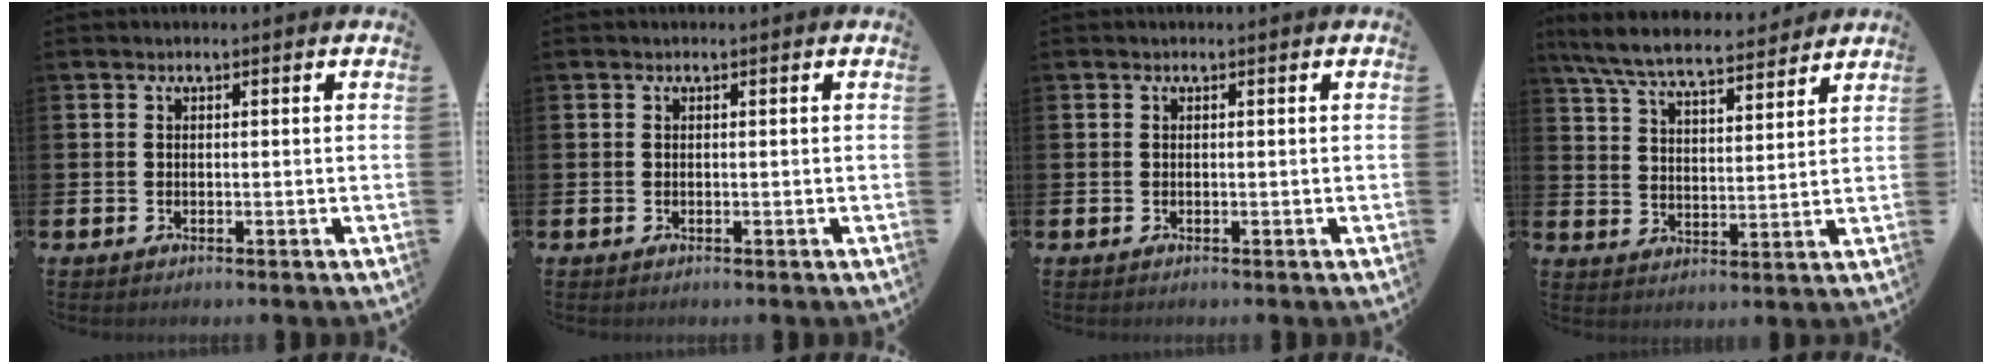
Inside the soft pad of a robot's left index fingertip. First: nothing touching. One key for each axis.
{"total": 0.0}
{"total": 0.0}
{"total": 7.8, "fx": 7.2, "fy": 1.3, "fz": 2.7, "tx": -0.078, "ty": -0.040, "tz": 0.127}